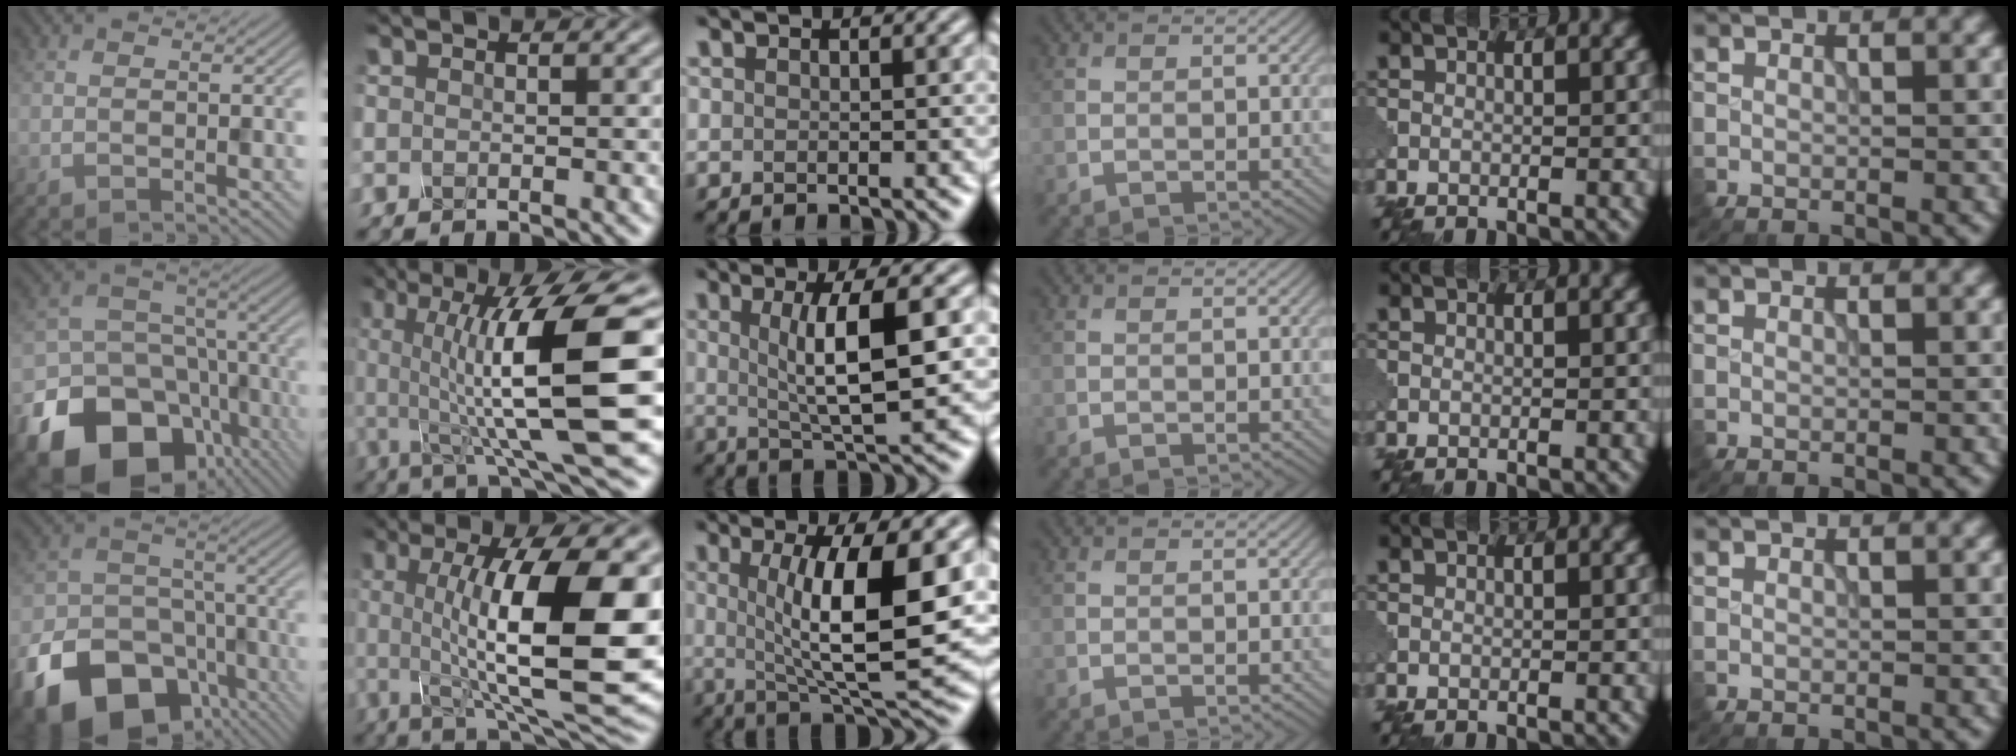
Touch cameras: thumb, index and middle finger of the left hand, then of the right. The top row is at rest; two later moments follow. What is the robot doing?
{"motion": "shake", "object": "sieve"}